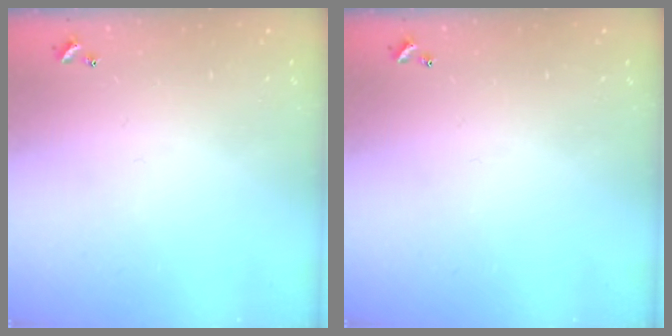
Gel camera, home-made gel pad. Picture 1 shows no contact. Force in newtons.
{"total": 0.0}